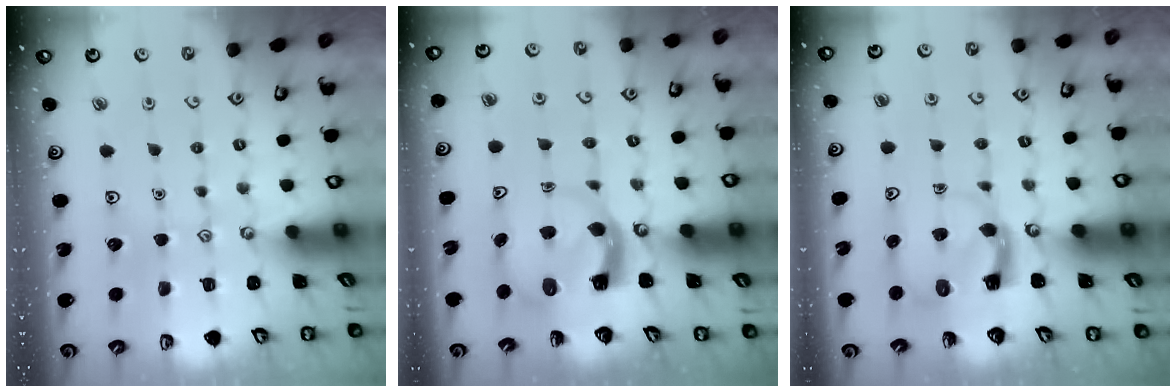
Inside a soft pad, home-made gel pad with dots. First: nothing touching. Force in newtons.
{"total": 4.4, "press": 4.4, "slide": 0.7}
{"total": 3.5, "press": 3.5, "slide": 0.4}